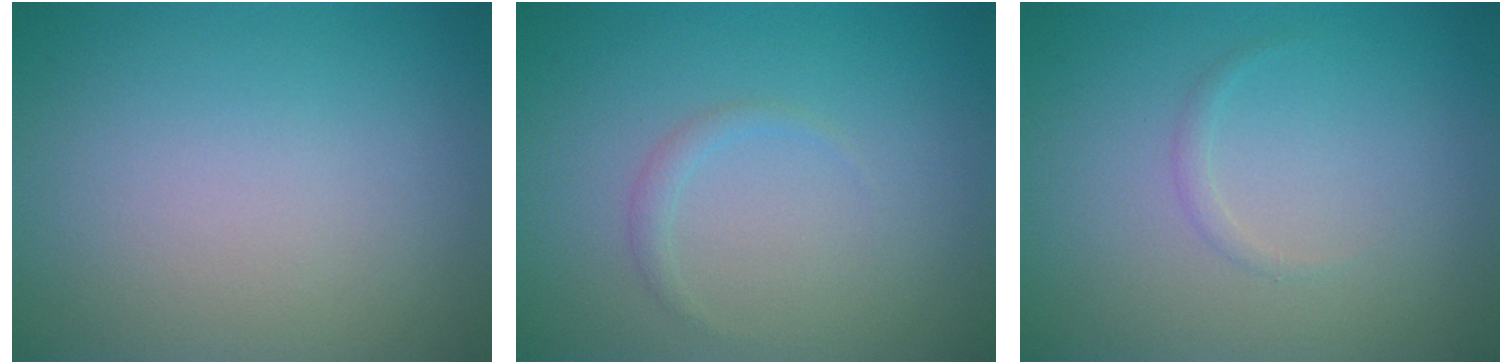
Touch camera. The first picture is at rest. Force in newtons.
{"total": 0.8, "press": 0.8, "slide": 0.1}
{"total": 0.6, "press": 0.6, "slide": 0.1}